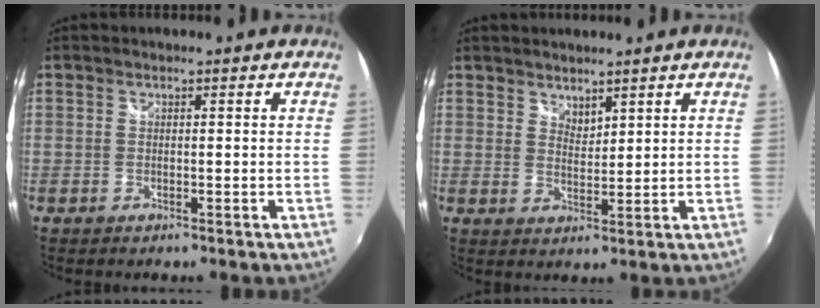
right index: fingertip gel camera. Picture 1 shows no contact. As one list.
[{"total": 2.8, "force": [2.5, 1.1, 0.8], "torque": [-0.008, 0.002, 0.045]}]